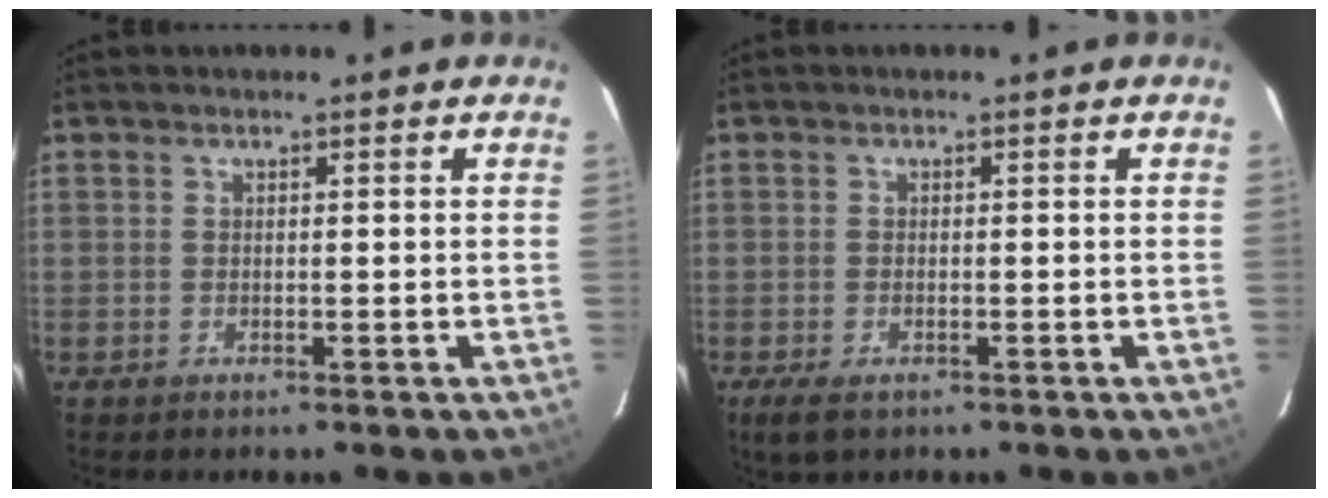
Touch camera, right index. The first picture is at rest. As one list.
[{"total": 3.6, "force": [-2.0, 1.9, 2.3], "torque": [-0.050, -0.011, -0.035]}]